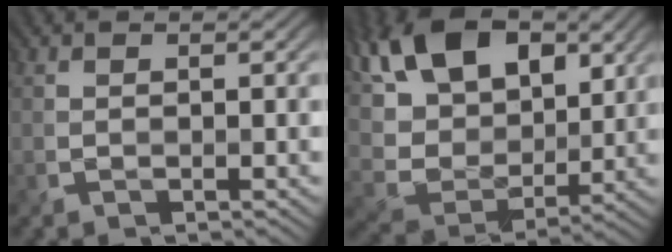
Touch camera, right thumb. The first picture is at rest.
{"total": 14.1, "force": [5.6, 8.8, 9.4], "torque": [-0.211, 0.007, 0.101]}